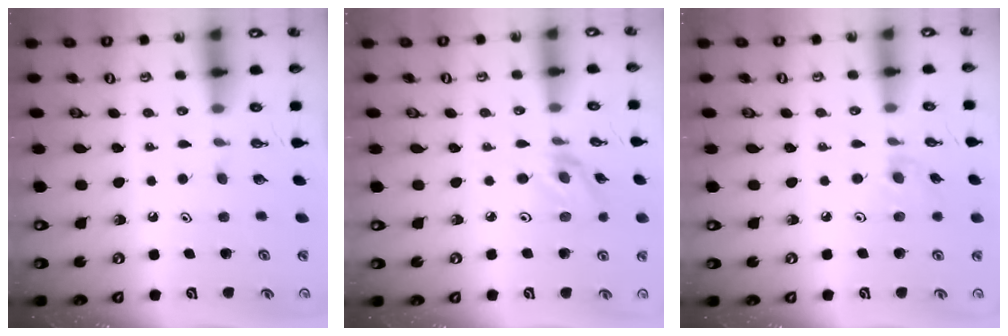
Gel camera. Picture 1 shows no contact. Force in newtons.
{"total": 3.2, "press": 3.1, "slide": 0.4}
{"total": 2.3, "press": 2.3, "slide": 0.4}